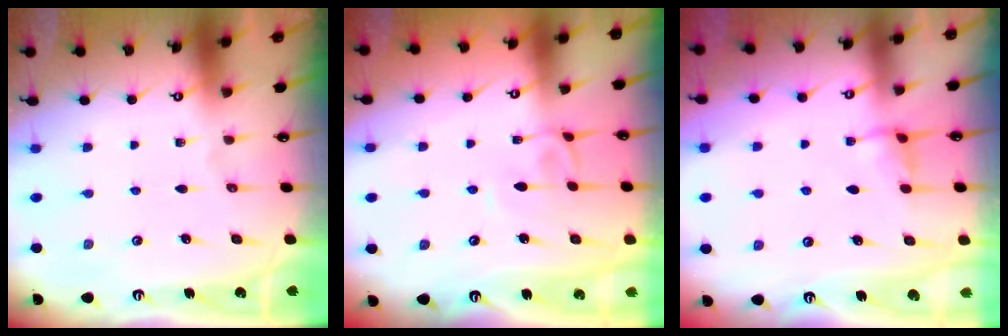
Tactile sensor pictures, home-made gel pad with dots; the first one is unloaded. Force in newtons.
{"total": 3.5, "press": 3.5, "slide": 0.1}
{"total": 2.9, "press": 2.9, "slide": 0.6}